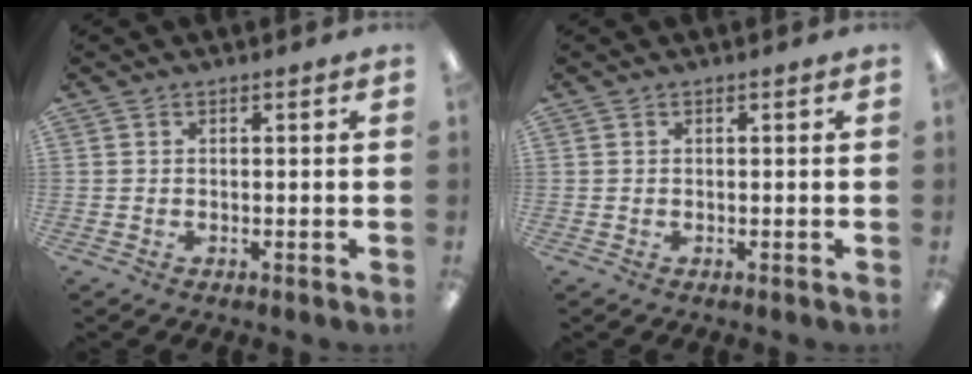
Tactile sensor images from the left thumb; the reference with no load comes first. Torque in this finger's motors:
{"motor_torque": [-0.13, -0.04, -0.21, 0.02, 0.00]}